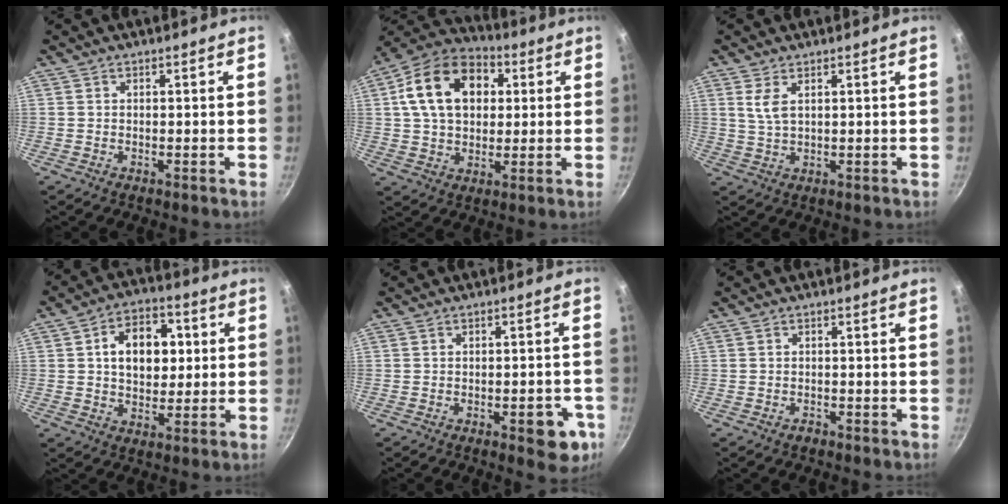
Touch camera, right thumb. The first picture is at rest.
{"total": 17.4, "force": [4.2, 12.3, 11.6], "torque": [-0.175, 0.020, 0.057]}
{"total": 3.7, "force": [1.5, 1.6, 3.0], "torque": [-0.057, -0.011, 0.033]}
{"total": 12.3, "force": [2.1, 8.6, 8.5], "torque": [-0.089, 0.009, 0.026]}
{"total": 7.1, "force": [-2.9, 3.1, 5.7], "torque": [-0.047, 0.018, -0.031]}
{"total": 1.0, "force": [-0.7, 0.5, 0.3], "torque": [-0.005, 0.010, -0.011]}